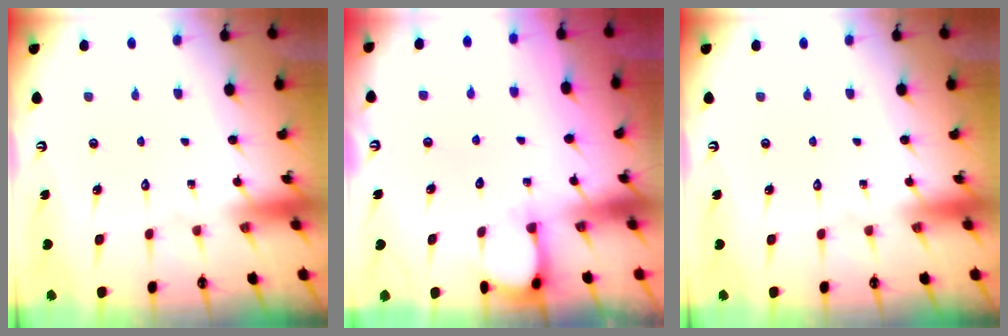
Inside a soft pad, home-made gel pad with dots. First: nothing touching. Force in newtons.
{"total": 2.9, "press": 2.9, "slide": 0.4}
{"total": 0.0}